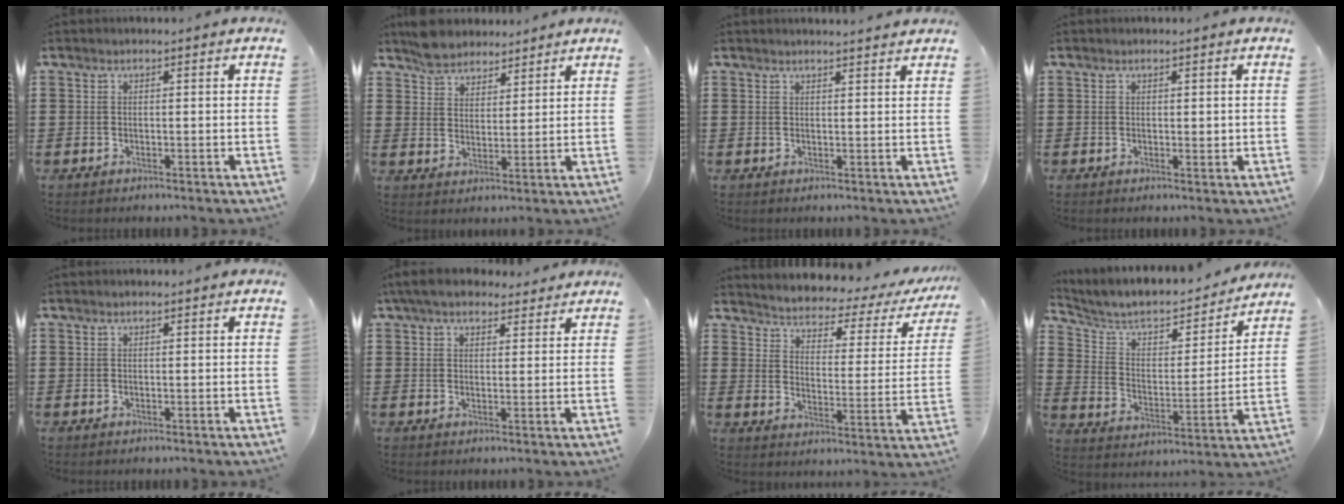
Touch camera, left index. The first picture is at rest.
{"total": 4.9, "force": [4.4, 2.1, 0.2], "torque": [-0.025, -0.003, 0.086]}
{"total": 1.6, "force": [1.6, -0.1, 0.2], "torque": [-0.008, -0.001, 0.031]}
{"total": 1.1, "force": [0.2, 0.6, 0.8], "torque": [-0.007, 0.001, 0.003]}
{"total": 0.6, "force": [0.5, 0.2, 0.3], "torque": [-0.007, 0.001, 0.009]}
{"total": 5.6, "force": [4.8, 1.8, 2.2], "torque": [-0.058, -0.004, 0.091]}
{"total": 2.5, "force": [2.3, 0.5, 1.0], "torque": [-0.039, -0.028, 0.028]}
{"total": 6.0, "force": [4.9, 2.6, 2.3], "torque": [-0.075, -0.031, 0.079]}